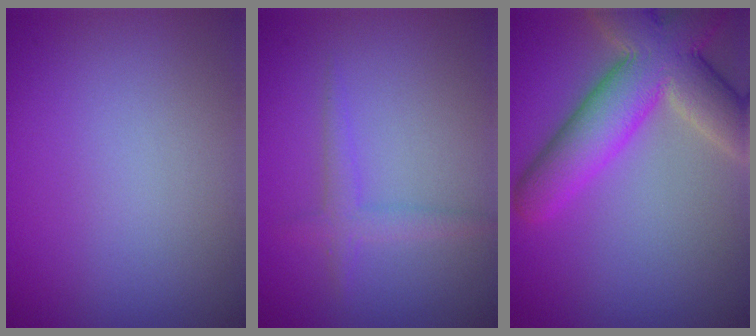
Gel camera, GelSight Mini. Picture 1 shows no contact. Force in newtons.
{"total": 1.8, "press": 1.8, "slide": 0.2}
{"total": 9.0, "press": 9.0, "slide": 0.6}